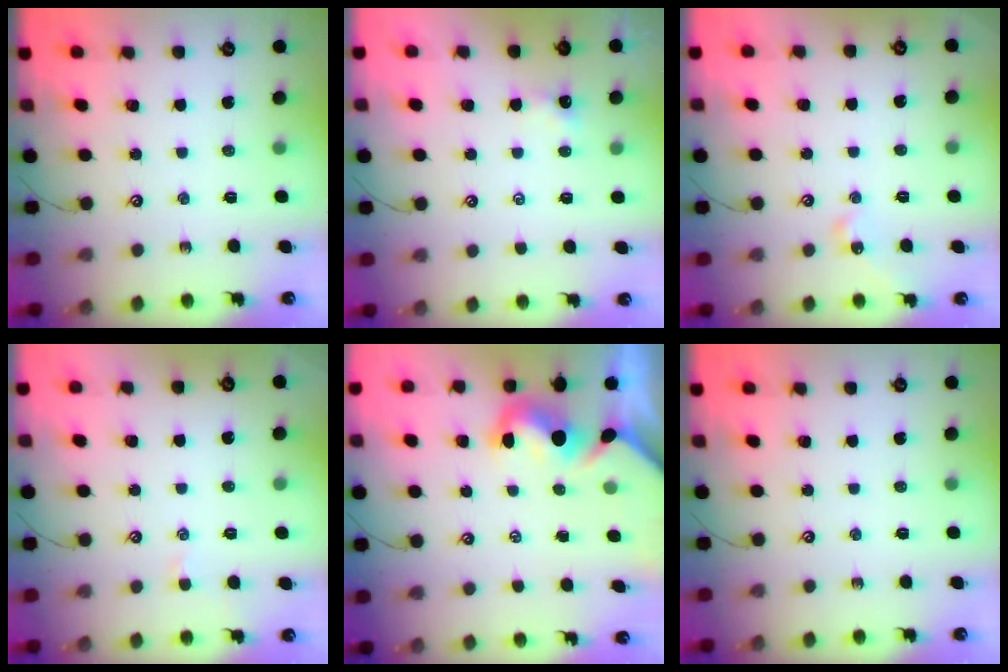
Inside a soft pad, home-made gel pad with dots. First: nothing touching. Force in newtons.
{"total": 0.8, "press": 0.7, "slide": 0.3}
{"total": 5.6, "press": 5.6, "slide": 0.6}
{"total": 1.2, "press": 1.1, "slide": 0.4}
{"total": 2.0, "press": 1.8, "slide": 0.9}
{"total": 0.0}